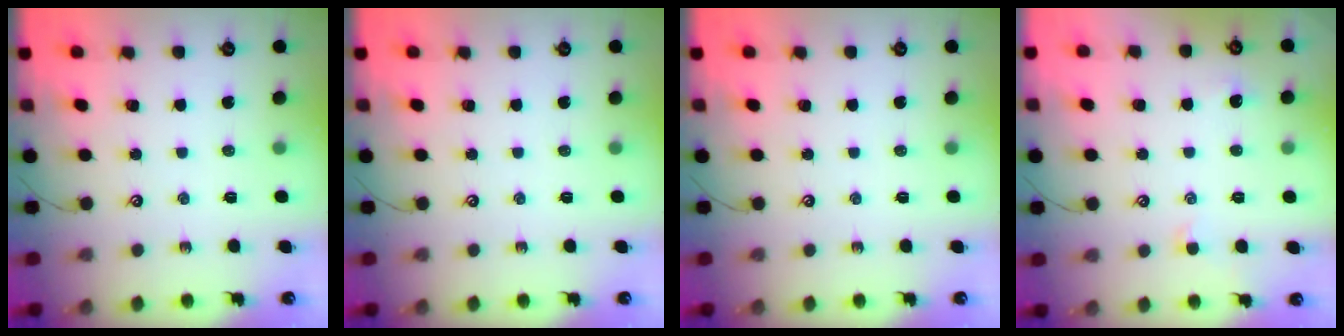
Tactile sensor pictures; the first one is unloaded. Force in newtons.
{"total": 0.0}
{"total": 0.0}
{"total": 1.2, "press": 1.2, "slide": 0.4}